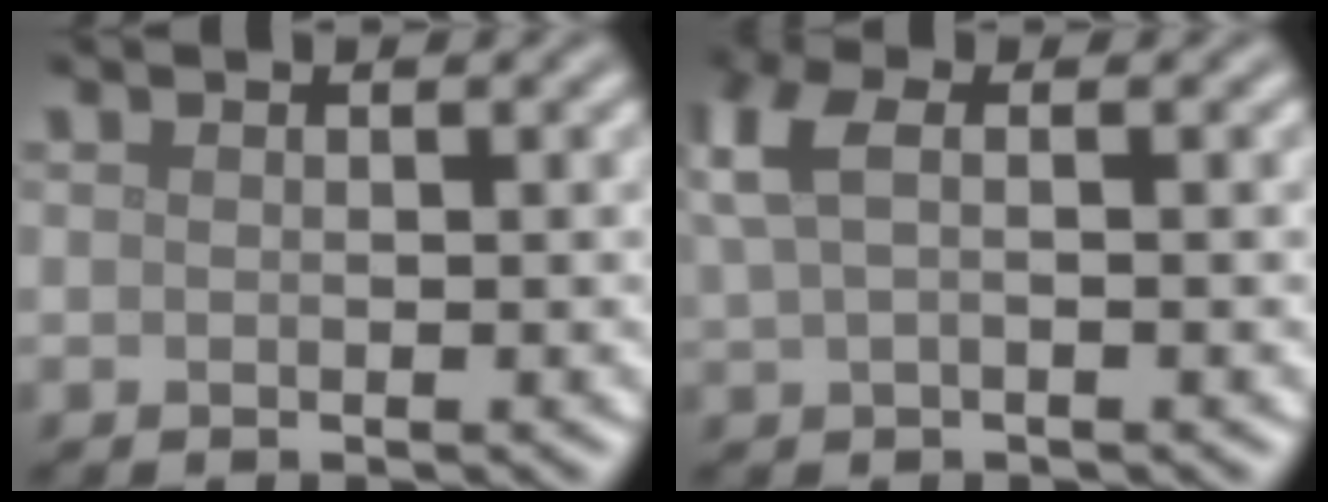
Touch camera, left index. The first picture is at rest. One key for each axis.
{"total": 3.2, "fx": 1.0, "fy": 1.4, "fz": 2.7, "tx": -0.067, "ty": 0.007, "tz": 0.017}